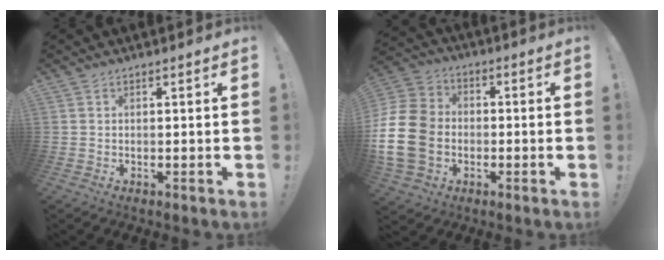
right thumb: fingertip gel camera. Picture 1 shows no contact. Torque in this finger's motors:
{"motor_torque": [2.24, 2.42, 1.03, -1.01, 0.44]}